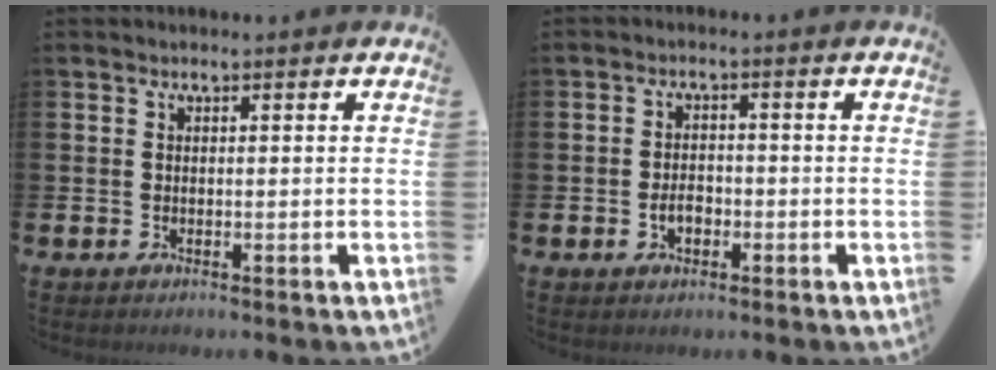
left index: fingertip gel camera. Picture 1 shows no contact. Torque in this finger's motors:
{"motor_torque": [0.18, 0.02, 0.07, 0.06]}